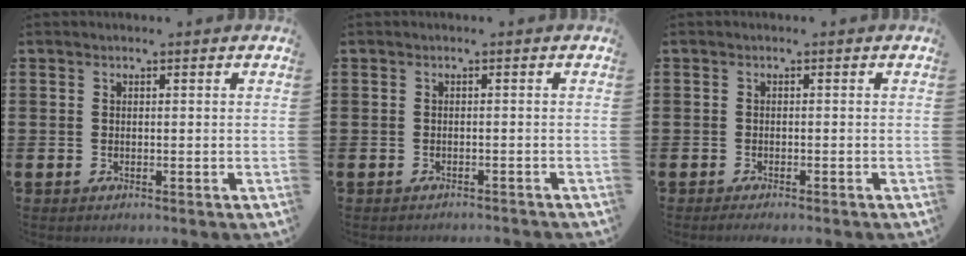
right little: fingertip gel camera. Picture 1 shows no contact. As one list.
[{"total": 0.0}, {"total": 0.7, "force": [-0.6, 0.0, 0.4], "torque": [-0.006, -0.002, -0.012]}]